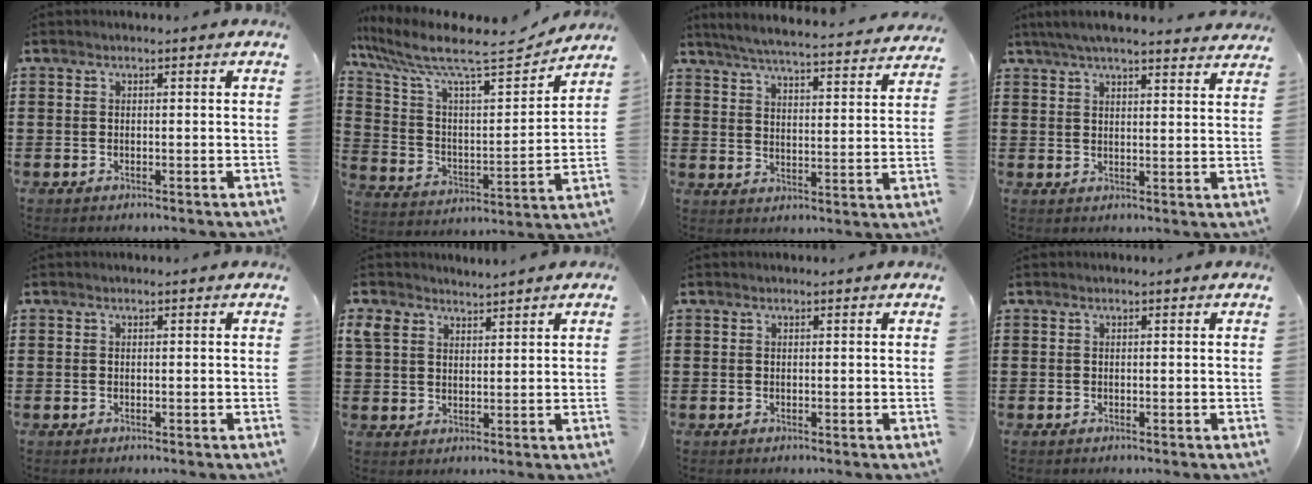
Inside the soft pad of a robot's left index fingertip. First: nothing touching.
{"total": 11.1, "force": [9.1, 1.6, 6.1], "torque": [-0.149, -0.063, 0.145]}
{"total": 5.1, "force": [4.9, -0.4, 1.4], "torque": [-0.051, -0.038, 0.081]}
{"total": 4.9, "force": [4.5, 0.1, 1.9], "torque": [-0.051, -0.013, 0.082]}
{"total": 0.0}
{"total": 3.5, "force": [2.8, 1.9, 1.1], "torque": [-0.035, 0.004, 0.052]}
{"total": 0.0}
{"total": 0.0}